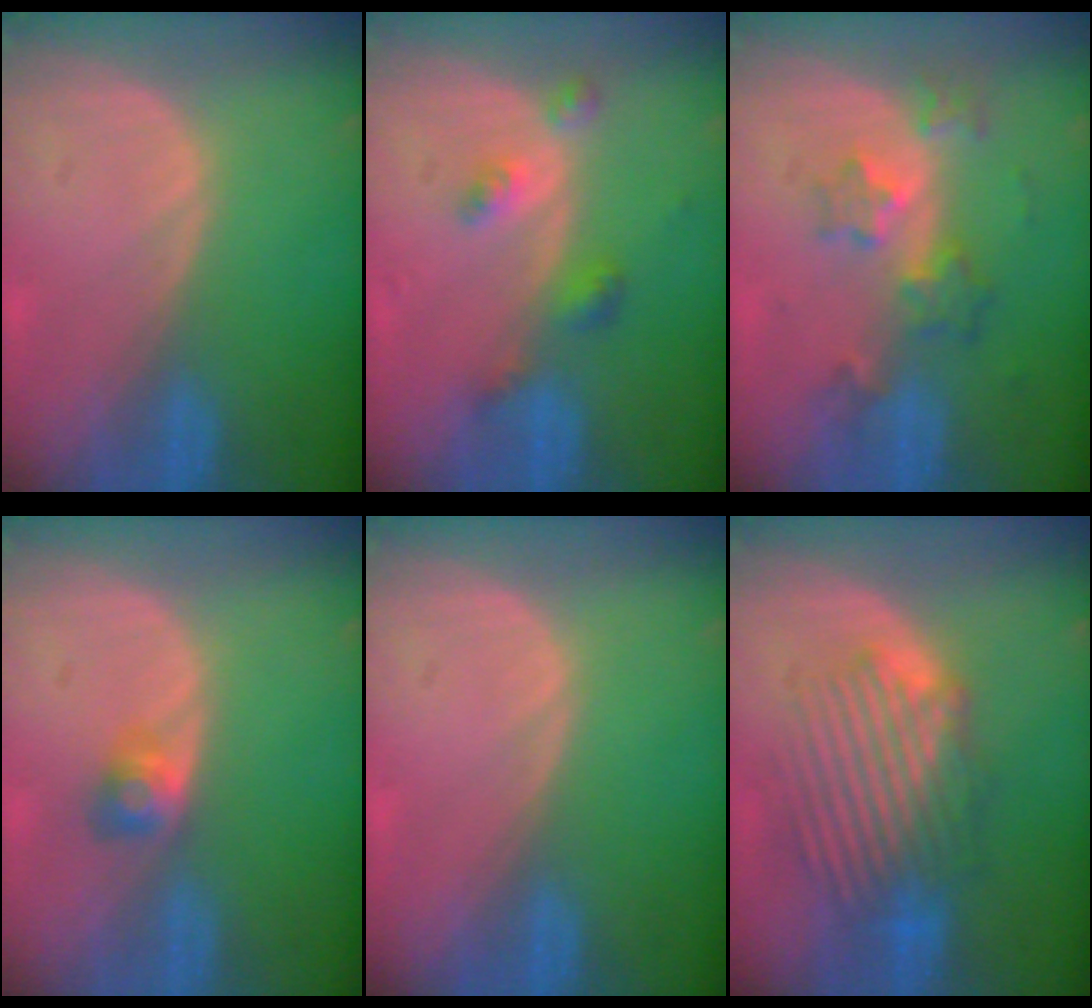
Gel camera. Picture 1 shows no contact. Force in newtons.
{"total": 4.3, "press": 3.9, "slide": 1.7}
{"total": 6.1, "press": 5.5, "slide": 2.5}
{"total": 2.6, "press": 2.4, "slide": 0.9}
{"total": 0.0}
{"total": 8.8, "press": 8.4, "slide": 2.6}